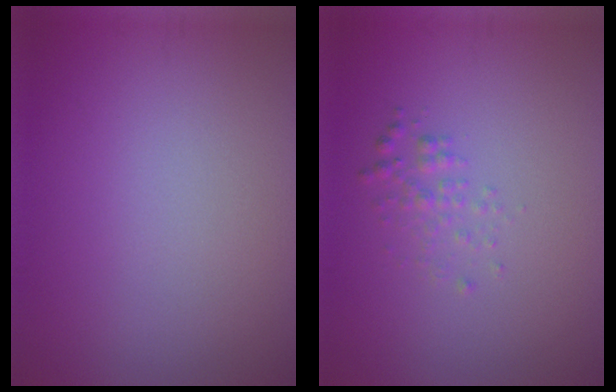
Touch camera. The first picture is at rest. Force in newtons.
{"total": 1.3, "press": 1.3, "slide": 0.0}